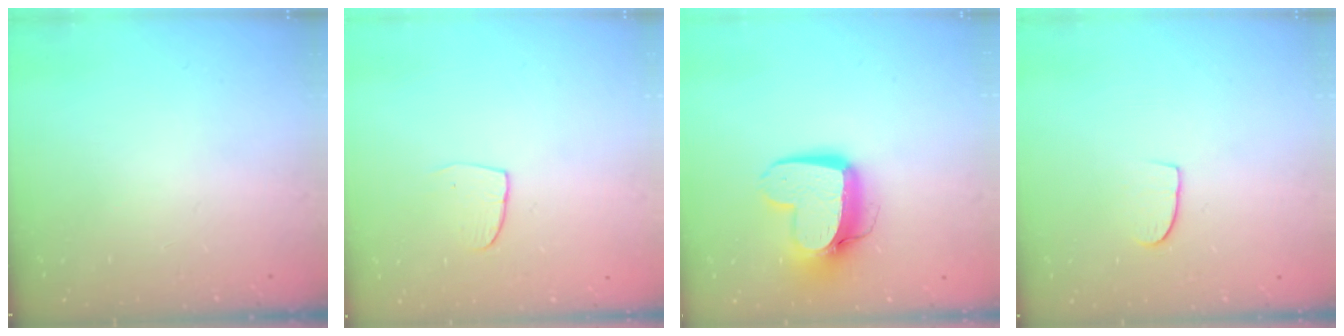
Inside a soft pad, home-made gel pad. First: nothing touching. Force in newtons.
{"total": 4.2, "press": 4.2, "slide": 0.3}
{"total": 13.0, "press": 12.9, "slide": 1.4}
{"total": 6.1, "press": 6.1, "slide": 0.4}